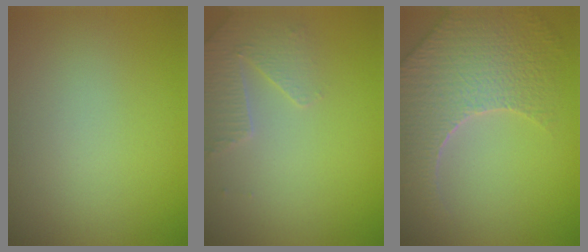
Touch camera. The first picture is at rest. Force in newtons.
{"total": 2.8, "press": 2.7, "slide": 0.7}
{"total": 7.1, "press": 5.6, "slide": 4.4}